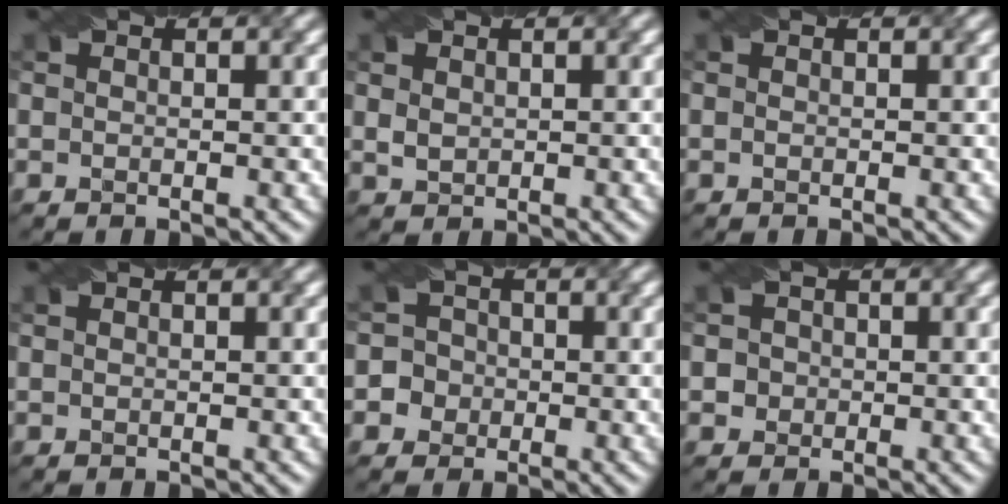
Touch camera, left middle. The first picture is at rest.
{"total": 1.2, "force": [0.4, 1.0, 0.6], "torque": [-0.014, 0.000, 0.012]}
{"total": 0.0}
{"total": 0.0}
{"total": 4.0, "force": [-1.0, 3.8, 0.5], "torque": [0.013, 0.021, -0.039]}
{"total": 1.8, "force": [0.2, 1.8, 0.3], "torque": [0.013, 0.013, -0.005]}